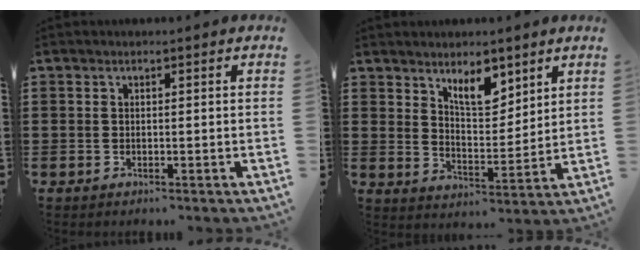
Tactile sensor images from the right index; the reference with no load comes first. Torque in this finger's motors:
{"motor_torque": [0.41, 0.41, 0.22, 0.05]}